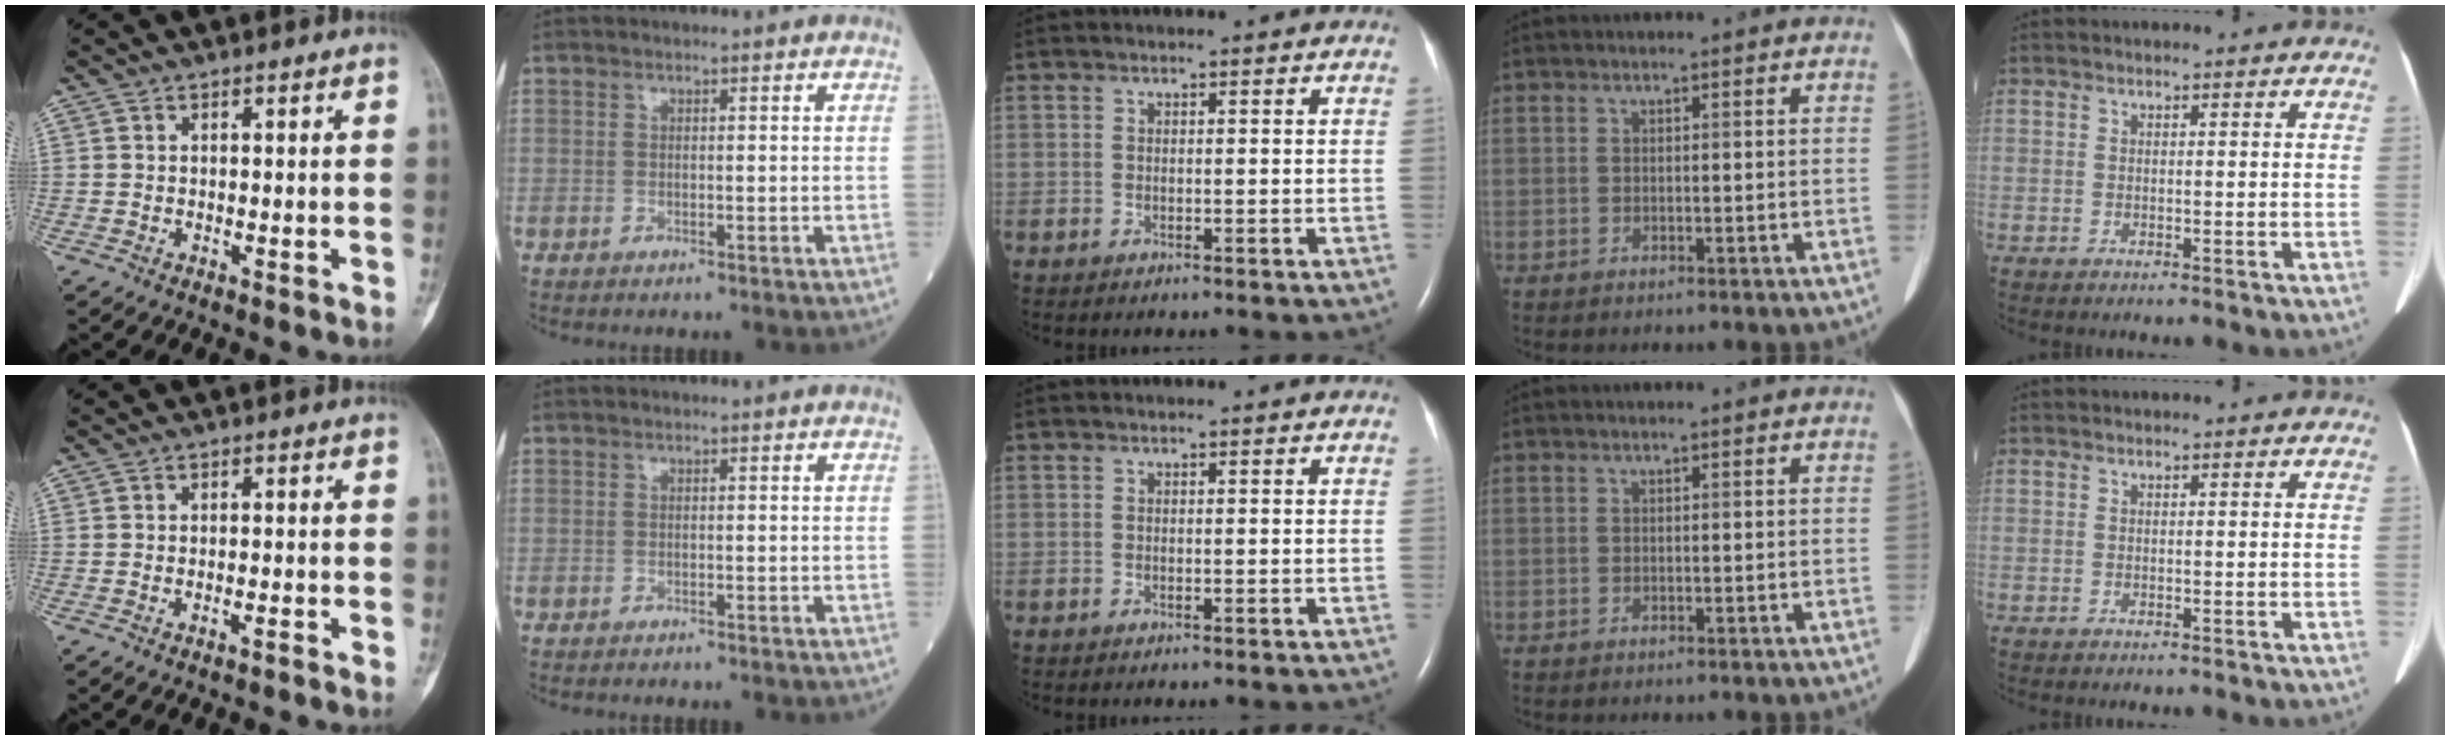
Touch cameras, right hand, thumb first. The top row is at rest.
{"thumb": {"total": 1.1, "force": [-0.9, 0.1, 0.7], "torque": [-0.016, 0.008, -0.015]}, "index": {"total": 0.8, "force": [-0.7, 0.1, 0.4], "torque": [-0.005, -0.001, -0.009]}}